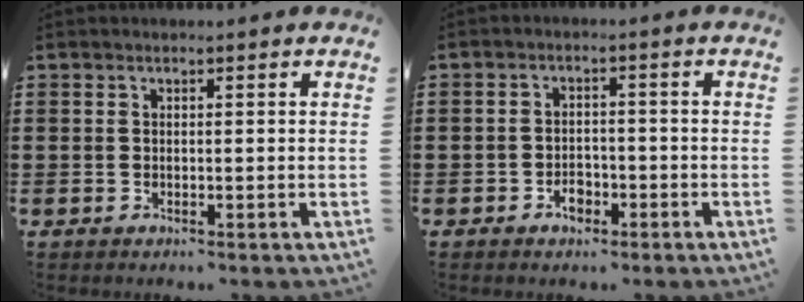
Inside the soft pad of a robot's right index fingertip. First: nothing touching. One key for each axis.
{"total": 2.6, "fx": -1.6, "fy": 1.7, "fz": 1.1, "tx": -0.023, "ty": 0.004, "tz": -0.032}